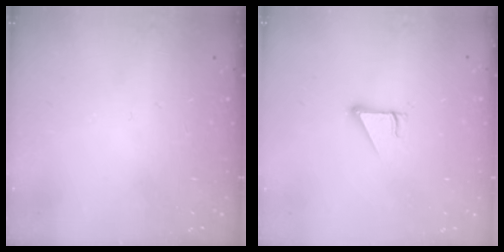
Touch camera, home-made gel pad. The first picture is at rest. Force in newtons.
{"total": 2.7, "press": 2.7, "slide": 0.3}